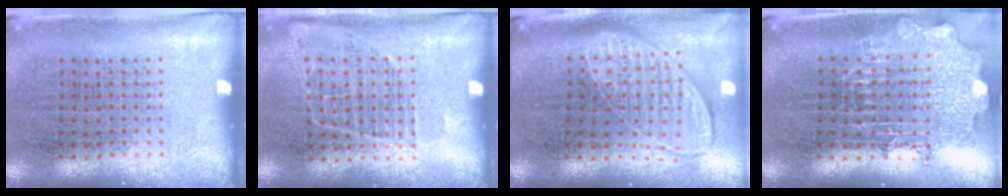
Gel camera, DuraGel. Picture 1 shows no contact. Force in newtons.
{"total": 0.9, "press": 0.9, "slide": 0.2}
{"total": 1.9, "press": 1.5, "slide": 1.2}
{"total": 2.0, "press": 1.6, "slide": 1.2}